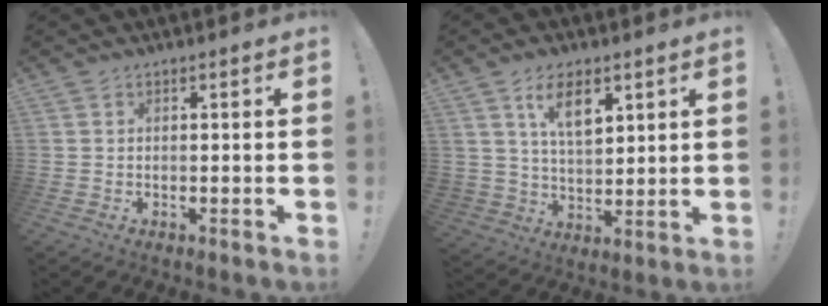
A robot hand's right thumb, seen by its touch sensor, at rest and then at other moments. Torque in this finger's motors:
{"motor_torque": [-0.43, 1.19, 0.98, 0.13, 0.07]}